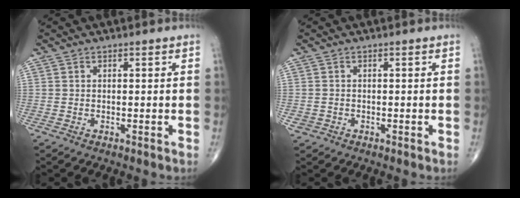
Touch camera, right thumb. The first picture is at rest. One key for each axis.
{"total": 1.1, "fx": -0.4, "fy": 1.0, "fz": 0.3, "tx": -0.006, "ty": 0.005, "tz": -0.004}